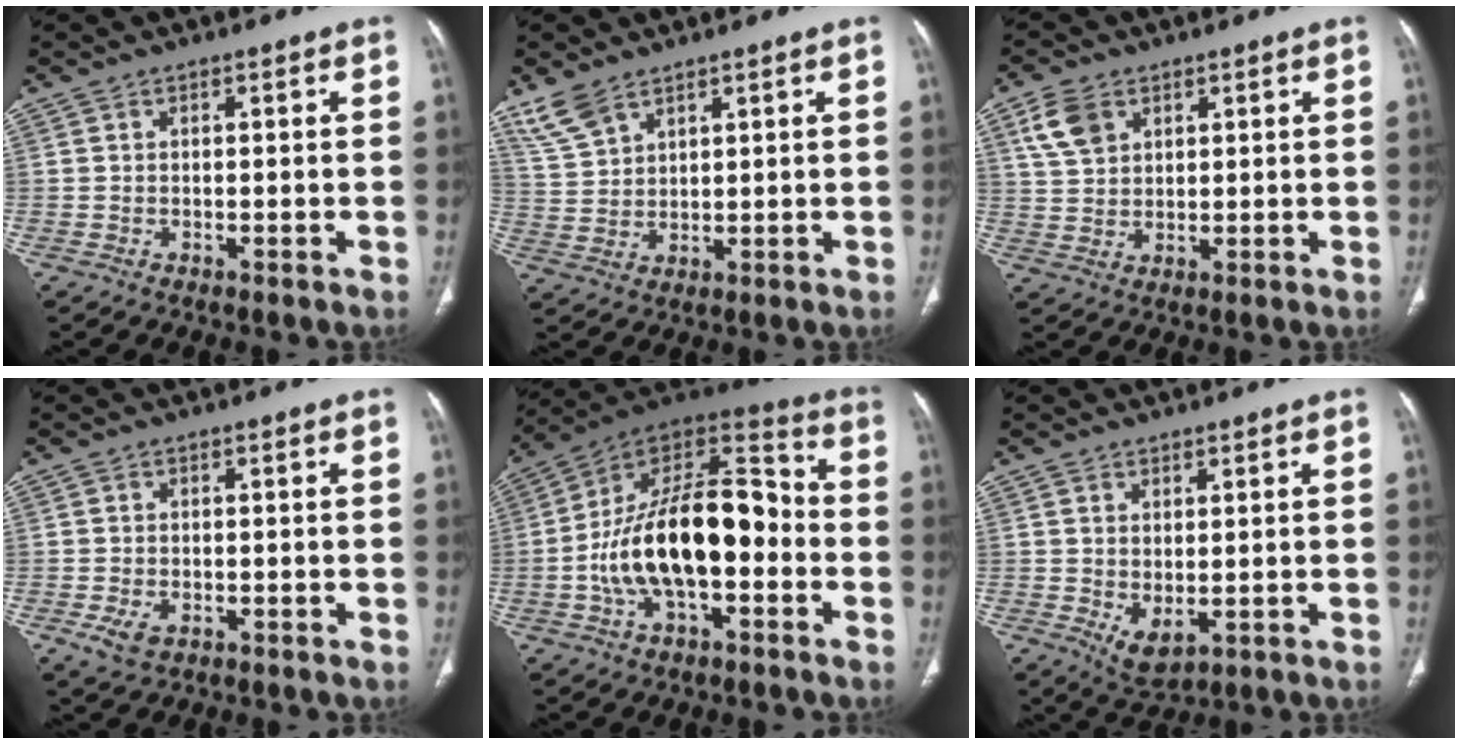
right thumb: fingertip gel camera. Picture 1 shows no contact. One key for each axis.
{"total": 6.3, "fx": 4.8, "fy": 2.9, "fz": 2.9, "tx": -0.057, "ty": -0.011, "tz": 0.109}
{"total": 6.8, "fx": 3.4, "fy": 4.6, "fz": 3.7, "tx": -0.060, "ty": -0.007, "tz": 0.071}
{"total": 3.6, "fx": -1.3, "fy": 2.3, "fz": 2.4, "tx": -0.050, "ty": -0.003, "tz": -0.018}
{"total": 22.3, "fx": -3.7, "fy": 11.2, "fz": 19.0, "tx": -0.310, "ty": 0.053, "tz": -0.063}
{"total": 4.7, "fx": -0.5, "fy": 2.6, "fz": 3.9, "tx": -0.067, "ty": -0.011, "tz": 0.009}